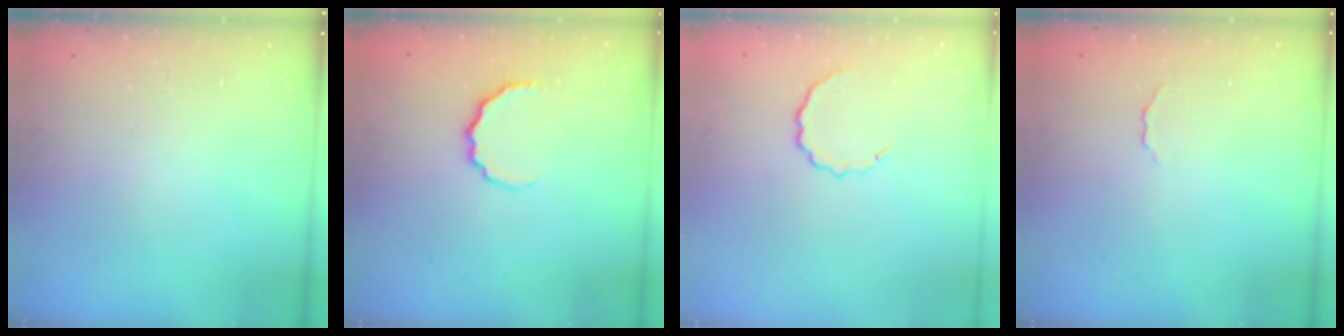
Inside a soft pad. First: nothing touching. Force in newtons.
{"total": 6.5, "press": 6.4, "slide": 1.1}
{"total": 5.9, "press": 5.7, "slide": 1.3}
{"total": 1.2, "press": 1.2, "slide": 0.3}